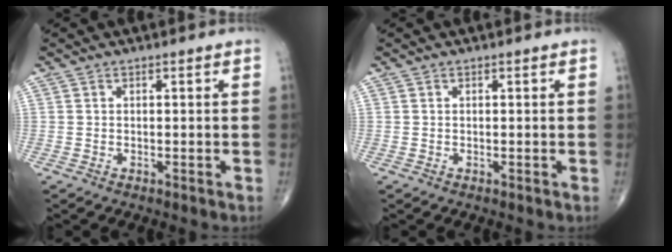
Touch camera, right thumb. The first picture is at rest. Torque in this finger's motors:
{"motor_torque": [0.14, 0.10, 0.06, 0.08, 0.00]}